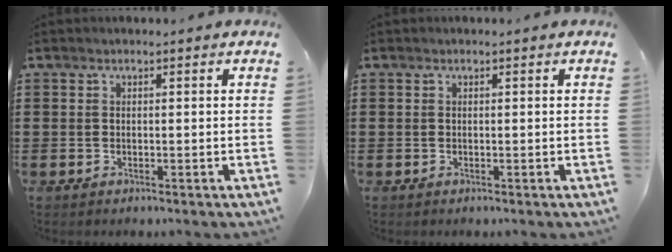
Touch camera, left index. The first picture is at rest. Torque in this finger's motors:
{"motor_torque": [-0.01, 0.00, 0.00, 0.00]}